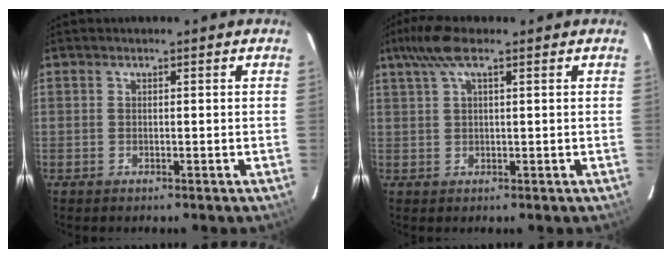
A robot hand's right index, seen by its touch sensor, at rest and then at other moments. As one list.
[{"total": 5.2, "force": [3.4, 0.6, 3.8], "torque": [-0.076, 0.014, 0.067]}]